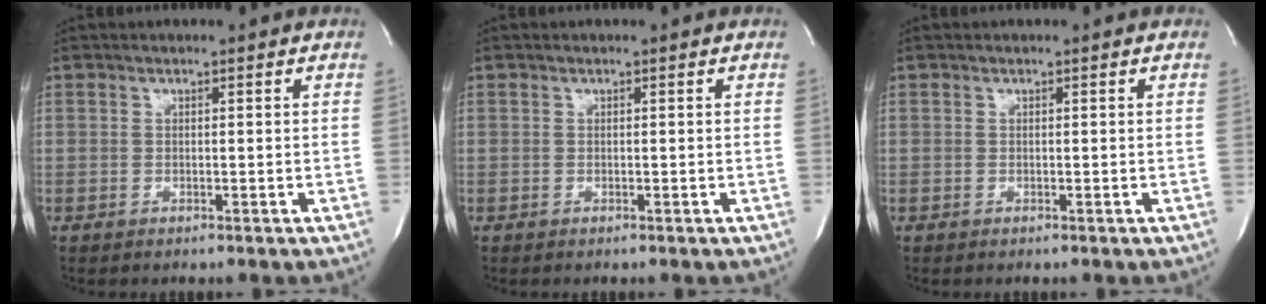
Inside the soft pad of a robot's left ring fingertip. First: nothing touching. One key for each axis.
{"total": 0.0}
{"total": 0.0}